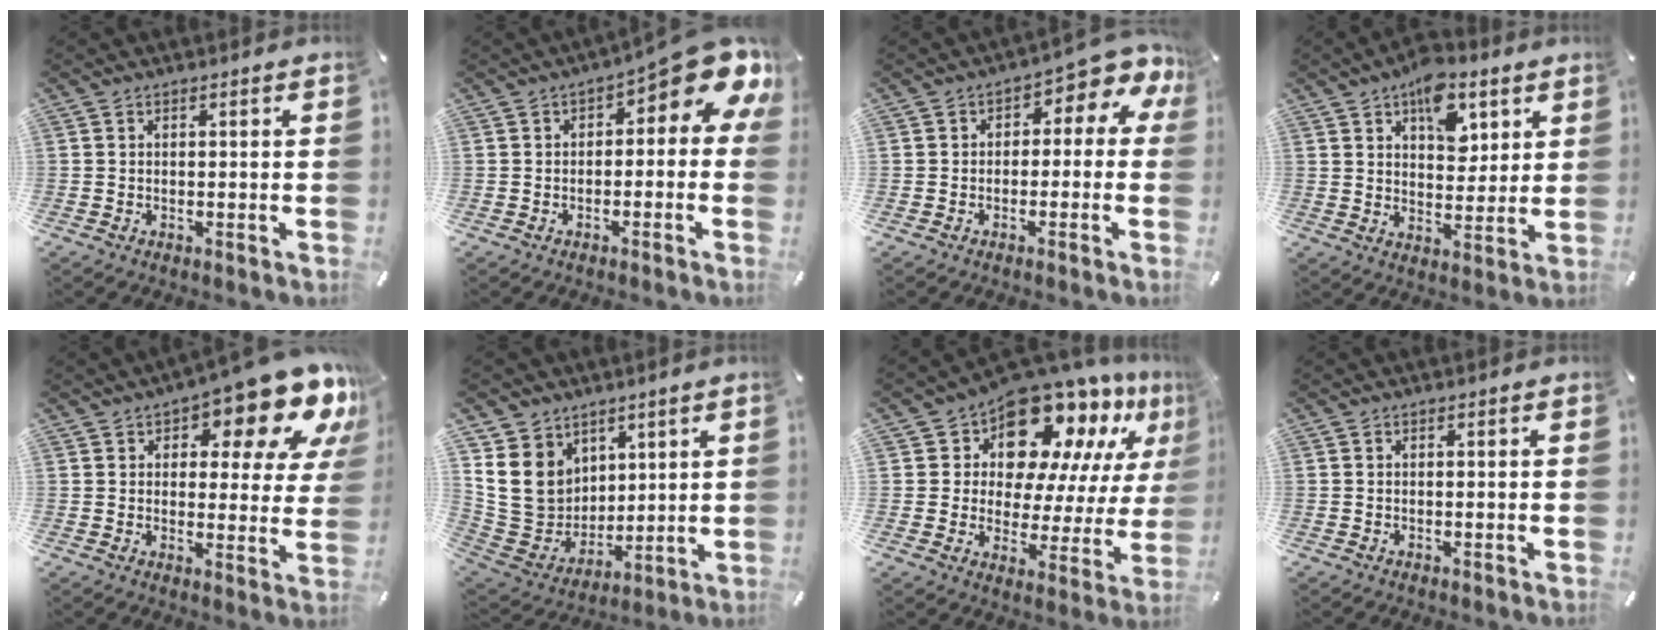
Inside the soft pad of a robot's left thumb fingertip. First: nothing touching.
{"total": 9.5, "force": [4.0, 3.7, 7.8], "torque": [-0.102, -0.039, 0.067]}
{"total": 5.2, "force": [0.4, 3.7, 3.6], "torque": [-0.037, -0.013, 0.000]}
{"total": 11.1, "force": [5.8, 6.9, 6.5], "torque": [-0.078, -0.021, 0.098]}
{"total": 15.2, "force": [10.2, 5.9, 9.6], "torque": [-0.123, -0.076, 0.166]}
{"total": 13.9, "force": [4.6, 12.1, 5.1], "torque": [-0.116, -0.031, 0.097]}
{"total": 16.1, "force": [12.9, 7.4, 6.0], "torque": [-0.101, -0.111, 0.221]}
{"total": 0.0}